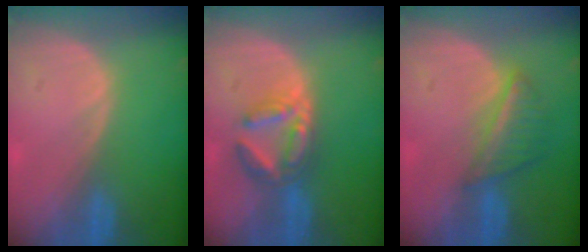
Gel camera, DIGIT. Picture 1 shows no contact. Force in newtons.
{"total": 6.5, "press": 5.9, "slide": 2.8}
{"total": 5.6, "press": 5.1, "slide": 2.2}